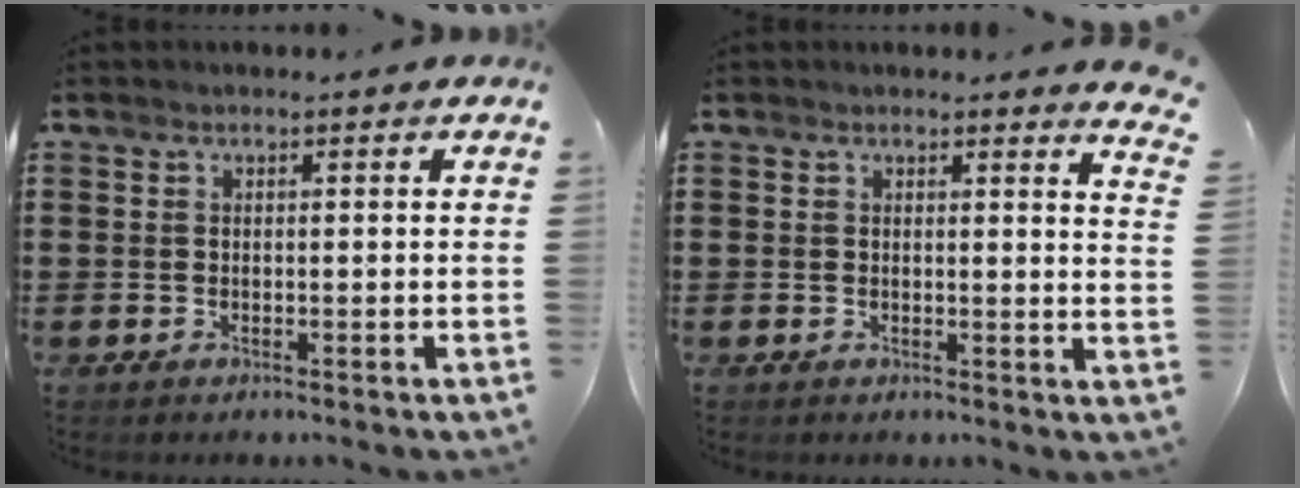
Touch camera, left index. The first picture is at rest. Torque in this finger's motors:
{"motor_torque": [0.06, 0.28, -0.17, -0.08]}